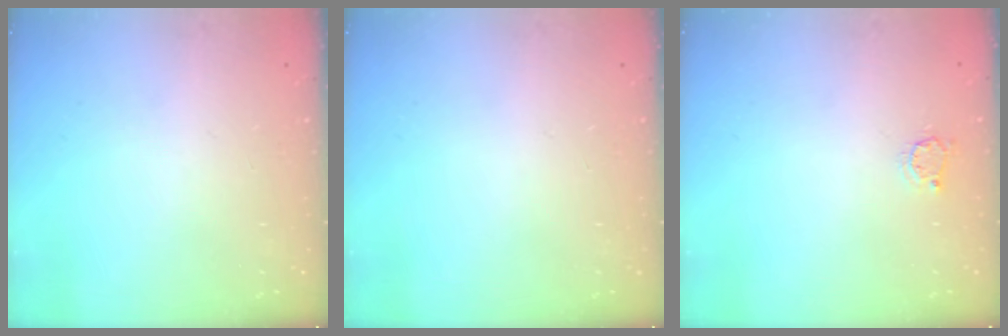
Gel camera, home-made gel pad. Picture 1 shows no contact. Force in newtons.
{"total": 0.0}
{"total": 2.7, "press": 2.7, "slide": 0.4}